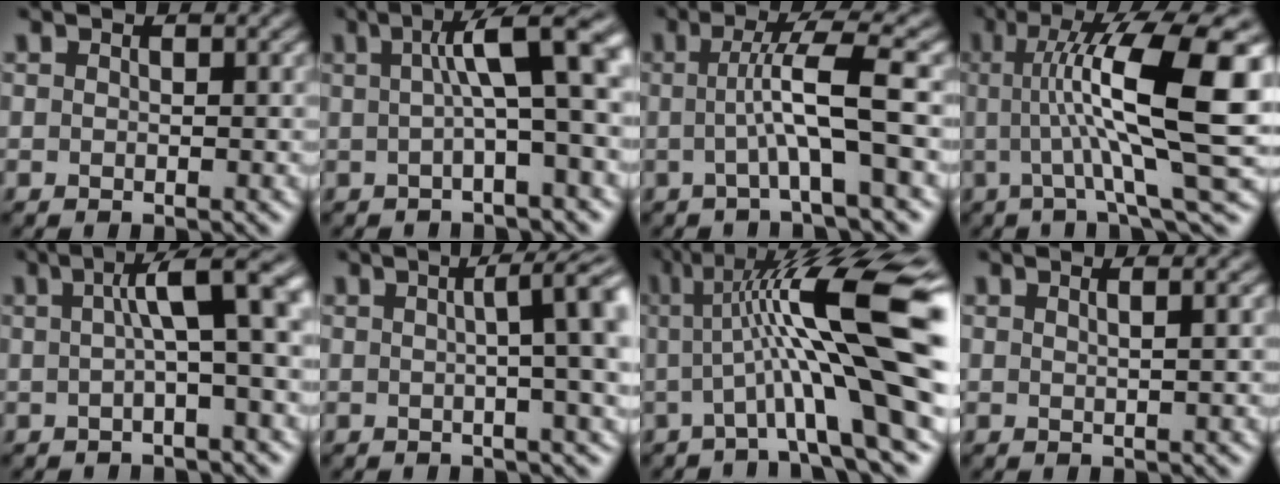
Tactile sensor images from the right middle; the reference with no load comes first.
{"total": 9.0, "force": [1.5, 2.0, 8.7], "torque": [-0.108, 0.025, 0.015]}
{"total": 5.7, "force": [-0.4, 0.8, 5.6], "torque": [-0.096, 0.003, -0.005]}
{"total": 12.6, "force": [1.5, 2.8, 12.2], "torque": [-0.175, 0.012, 0.026]}
{"total": 8.3, "force": [1.2, 2.1, 7.9], "torque": [-0.092, 0.023, 0.009]}
{"total": 9.9, "force": [1.6, 3.4, 9.2], "torque": [-0.067, 0.028, 0.006]}
{"total": 13.8, "force": [1.7, 2.8, 13.4], "torque": [-0.202, 0.013, 0.030]}
{"total": 1.9, "force": [1.0, 0.8, 1.4], "torque": [-0.011, 0.008, -0.009]}